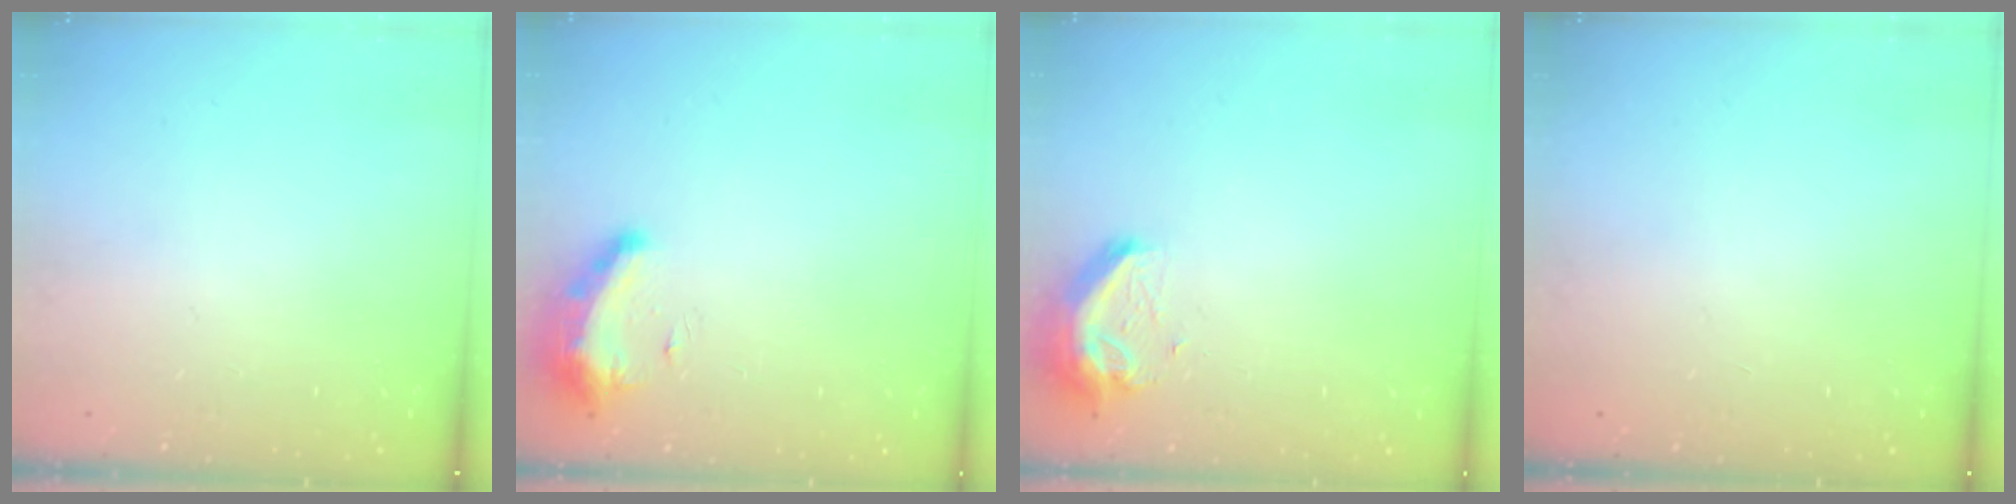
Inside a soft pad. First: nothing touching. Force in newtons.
{"total": 19.6, "press": 13.3, "slide": 14.5}
{"total": 9.4, "press": 9.4, "slide": 0.4}
{"total": 0.0}